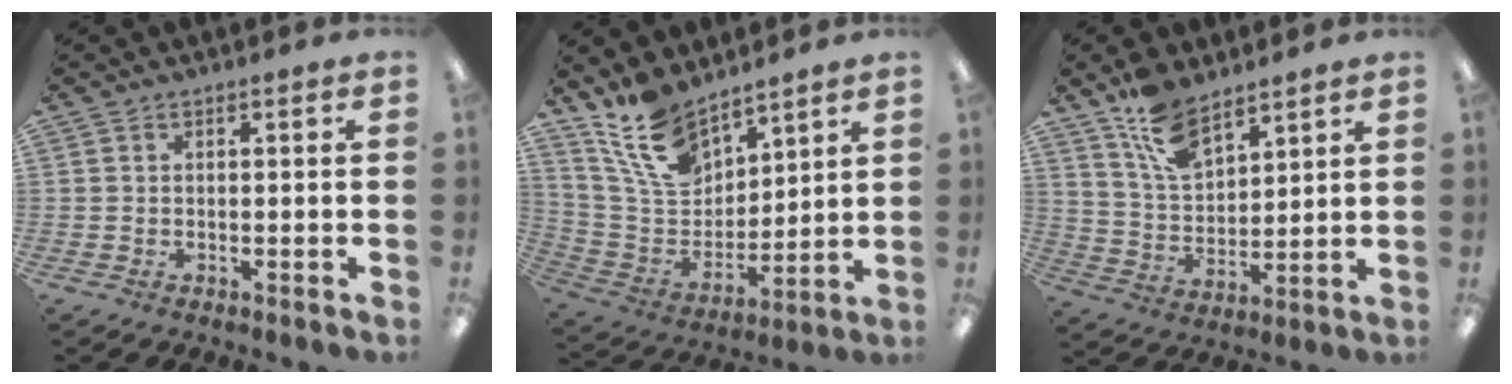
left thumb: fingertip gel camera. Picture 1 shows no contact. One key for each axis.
{"total": 14.8, "fx": 11.0, "fy": 7.4, "fz": 6.6, "tx": -0.145, "ty": -0.053, "tz": 0.213}
{"total": 11.6, "fx": 8.1, "fy": 5.5, "fz": 6.3, "tx": -0.128, "ty": -0.030, "tz": 0.152}